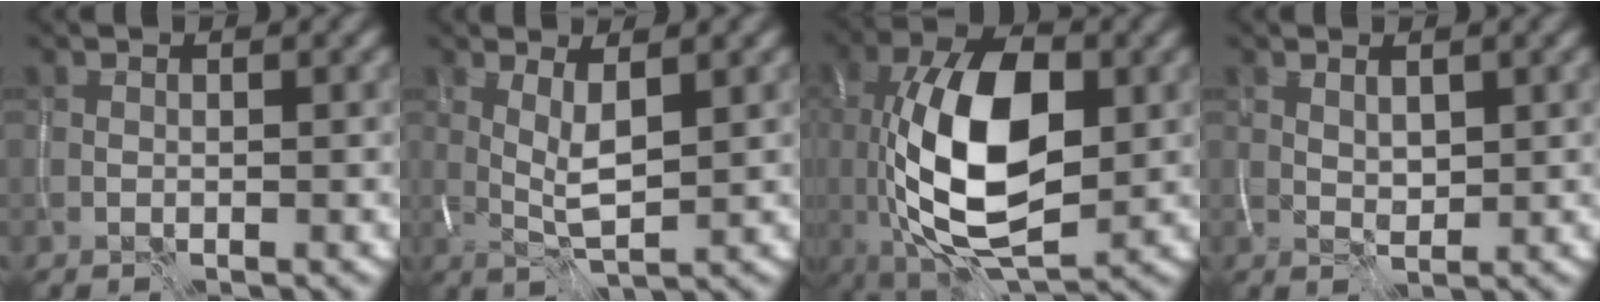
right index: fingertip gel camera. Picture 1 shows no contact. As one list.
[{"total": 3.3, "force": [0.7, 0.9, 3.1], "torque": [-0.061, -0.008, 0.017]}, {"total": 13.0, "force": [-0.5, 6.4, 11.3], "torque": [-0.201, 0.003, -0.014]}, {"total": 1.7, "force": [0.7, 0.7, 1.3], "torque": [-0.027, -0.004, 0.016]}]